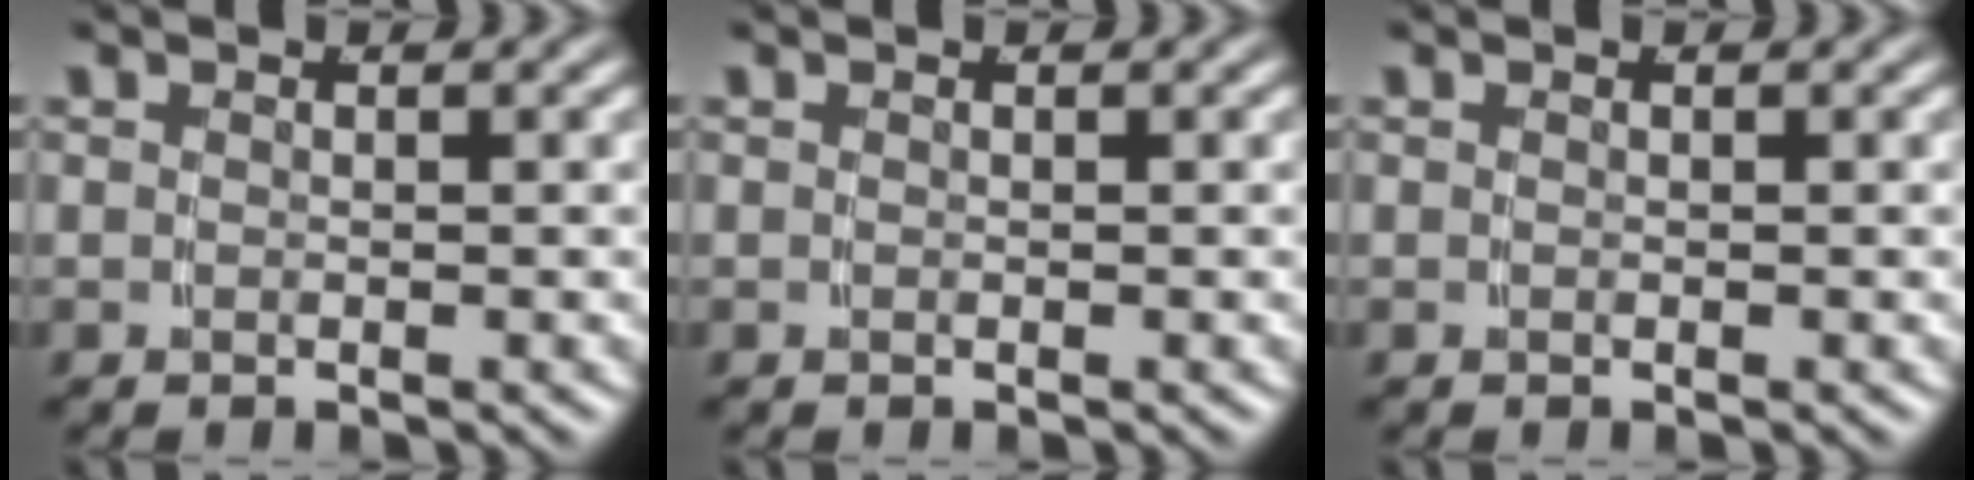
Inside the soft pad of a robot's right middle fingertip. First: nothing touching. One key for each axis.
{"total": 0.0}
{"total": 0.0}